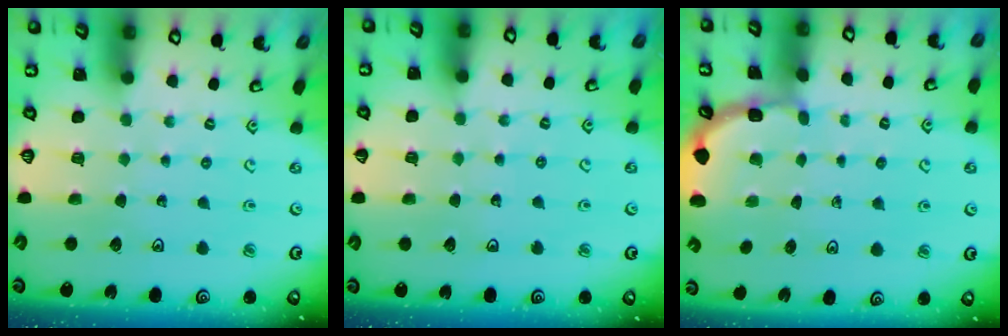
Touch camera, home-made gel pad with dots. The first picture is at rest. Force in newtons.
{"total": 2.3, "press": 2.3, "slide": 0.2}
{"total": 2.1, "press": 2.1, "slide": 0.1}